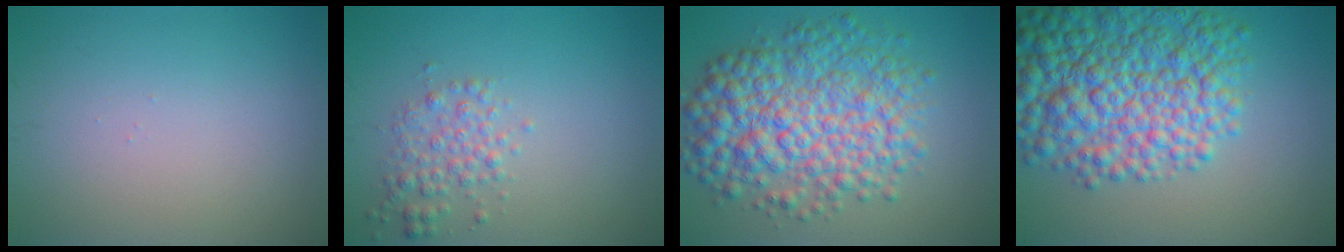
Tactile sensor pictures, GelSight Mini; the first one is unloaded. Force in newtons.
{"total": 2.4, "press": 2.4, "slide": 0.0}
{"total": 9.3, "press": 9.3, "slide": 0.1}
{"total": 10.5, "press": 10.5, "slide": 0.3}